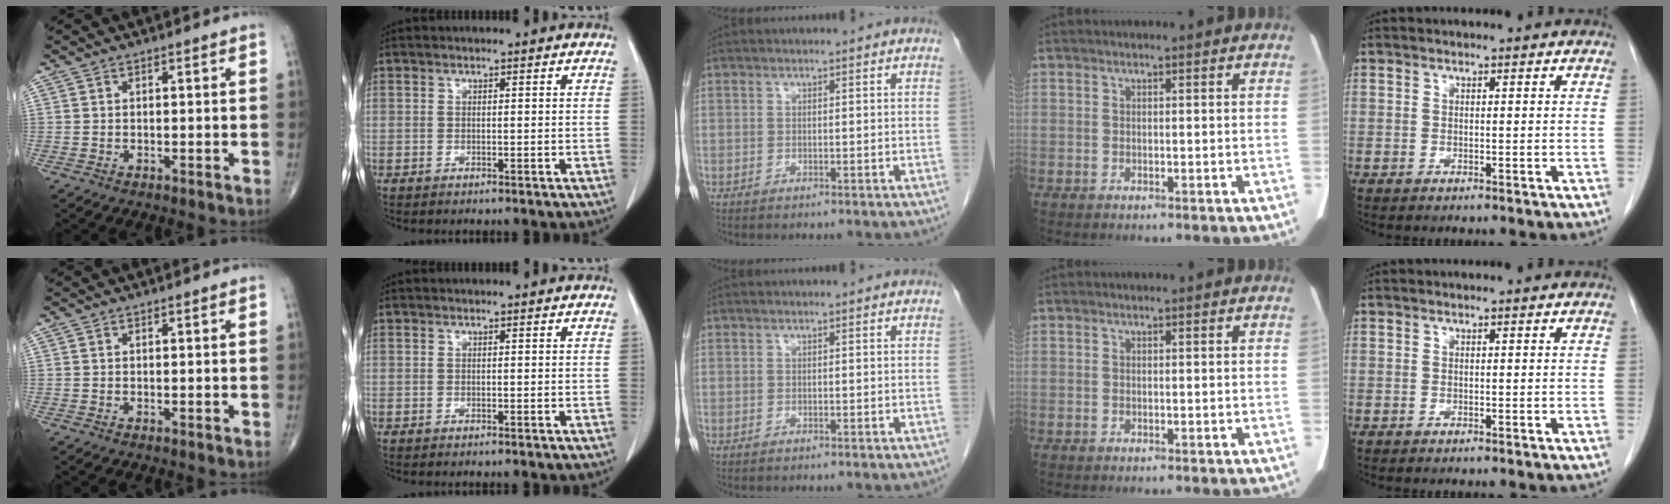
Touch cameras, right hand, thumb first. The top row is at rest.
{}